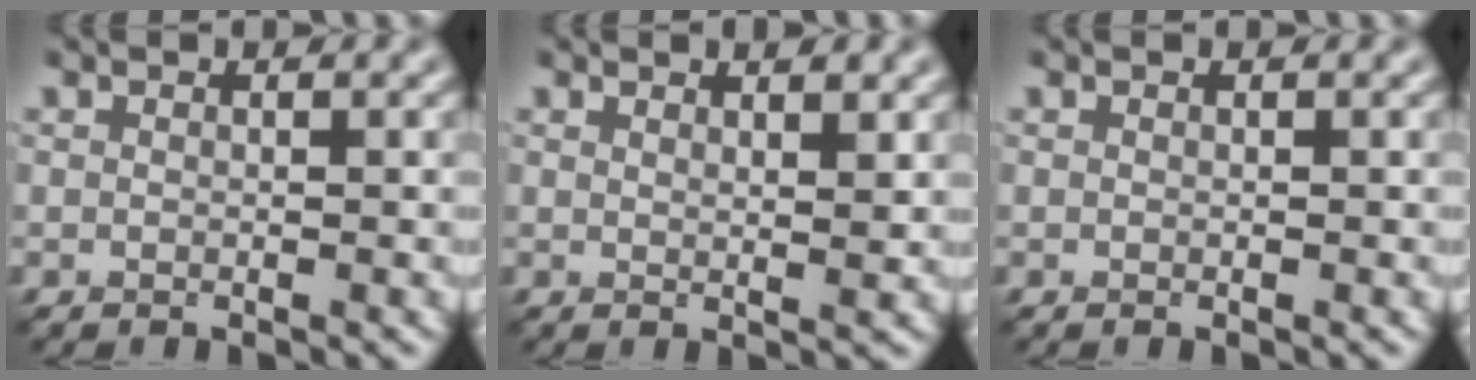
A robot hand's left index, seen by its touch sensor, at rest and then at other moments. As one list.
[{"total": 2.3, "force": [1.5, 0.6, 1.6], "torque": [-0.016, 0.000, 0.020]}, {"total": 0.0}]